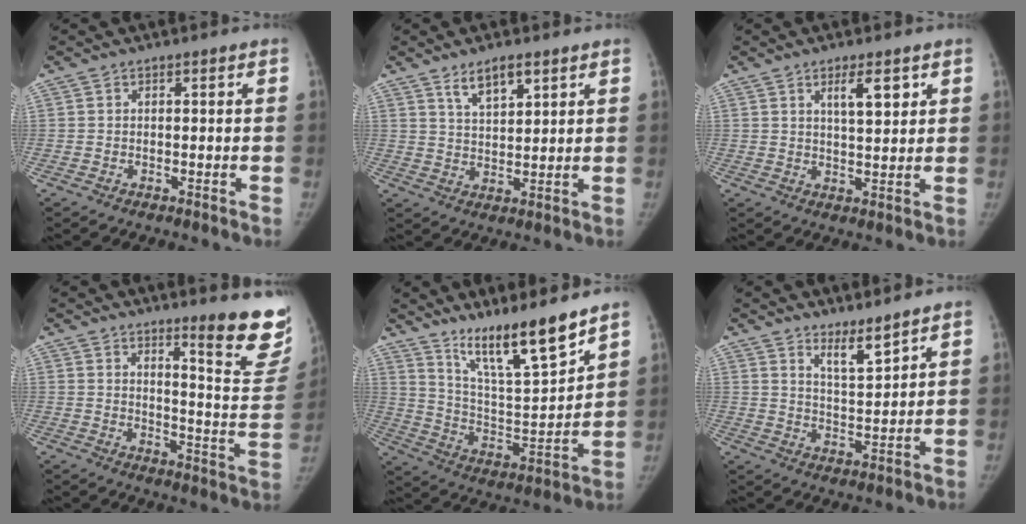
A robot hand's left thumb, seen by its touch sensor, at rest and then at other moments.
{"total": 5.9, "force": [3.9, 2.1, 3.9], "torque": [-0.056, -0.027, 0.073]}
{"total": 5.3, "force": [2.7, 1.6, 4.2], "torque": [-0.058, -0.019, 0.047]}
{"total": 15.5, "force": [11.8, 2.3, 9.8], "torque": [-0.089, -0.110, 0.151]}
{"total": 15.9, "force": [12.2, 2.1, 10.0], "torque": [-0.145, -0.083, 0.224]}
{"total": 5.3, "force": [4.4, 0.8, 2.9], "torque": [-0.041, -0.048, 0.083]}